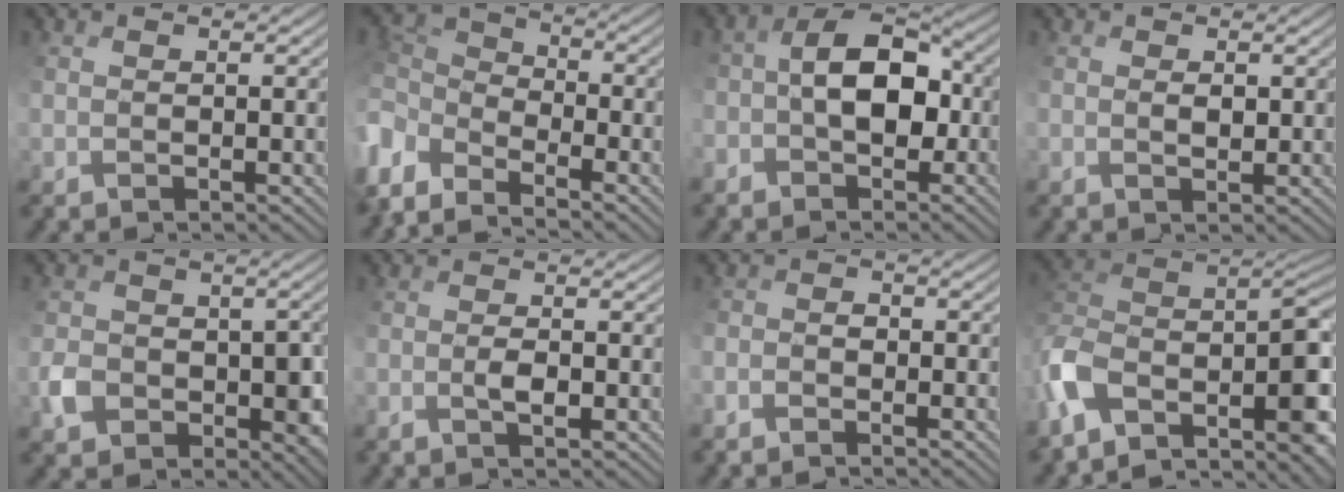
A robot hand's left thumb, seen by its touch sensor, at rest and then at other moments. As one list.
[{"total": 6.8, "force": [-4.5, 3.6, 3.5], "torque": [-0.103, -0.007, -0.082]}, {"total": 7.4, "force": [-1.2, 4.5, 5.7], "torque": [-0.114, 0.005, -0.029]}, {"total": 1.6, "force": [1.2, 0.6, 0.9], "torque": [-0.017, 0.006, 0.026]}, {"total": 5.2, "force": [-1.2, 4.1, 2.9], "torque": [-0.051, -0.006, -0.024]}, {"total": 1.6, "force": [-0.4, 0.0, 1.6], "torque": [-0.028, 0.009, -0.004]}, {"total": 2.2, "force": [-1.9, 0.8, 0.8], "torque": [-0.010, 0.006, -0.033]}, {"total": 12.3, "force": [-5.5, 5.3, 9.6], "torque": [-0.213, 0.000, -0.070]}]